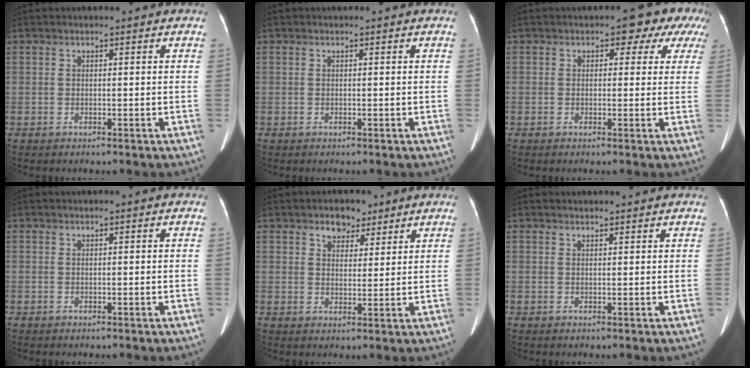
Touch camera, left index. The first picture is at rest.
{"total": 0.0}
{"total": 5.3, "force": [2.7, 3.4, 2.9], "torque": [-0.013, 0.015, 0.016]}
{"total": 0.0}
{"total": 4.3, "force": [3.0, 2.5, 1.7], "torque": [-0.026, 0.009, 0.049]}
{"total": 1.9, "force": [1.8, 0.2, 0.4], "torque": [-0.009, 0.012, 0.028]}